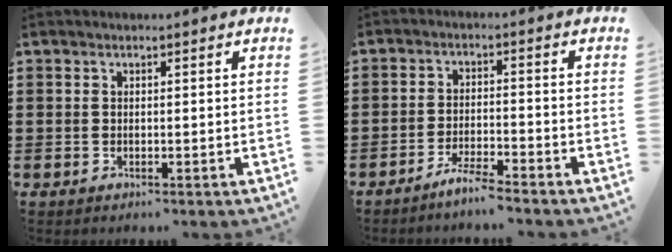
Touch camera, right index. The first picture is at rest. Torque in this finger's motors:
{"motor_torque": [0.69, 0.90, 0.02, 0.01]}